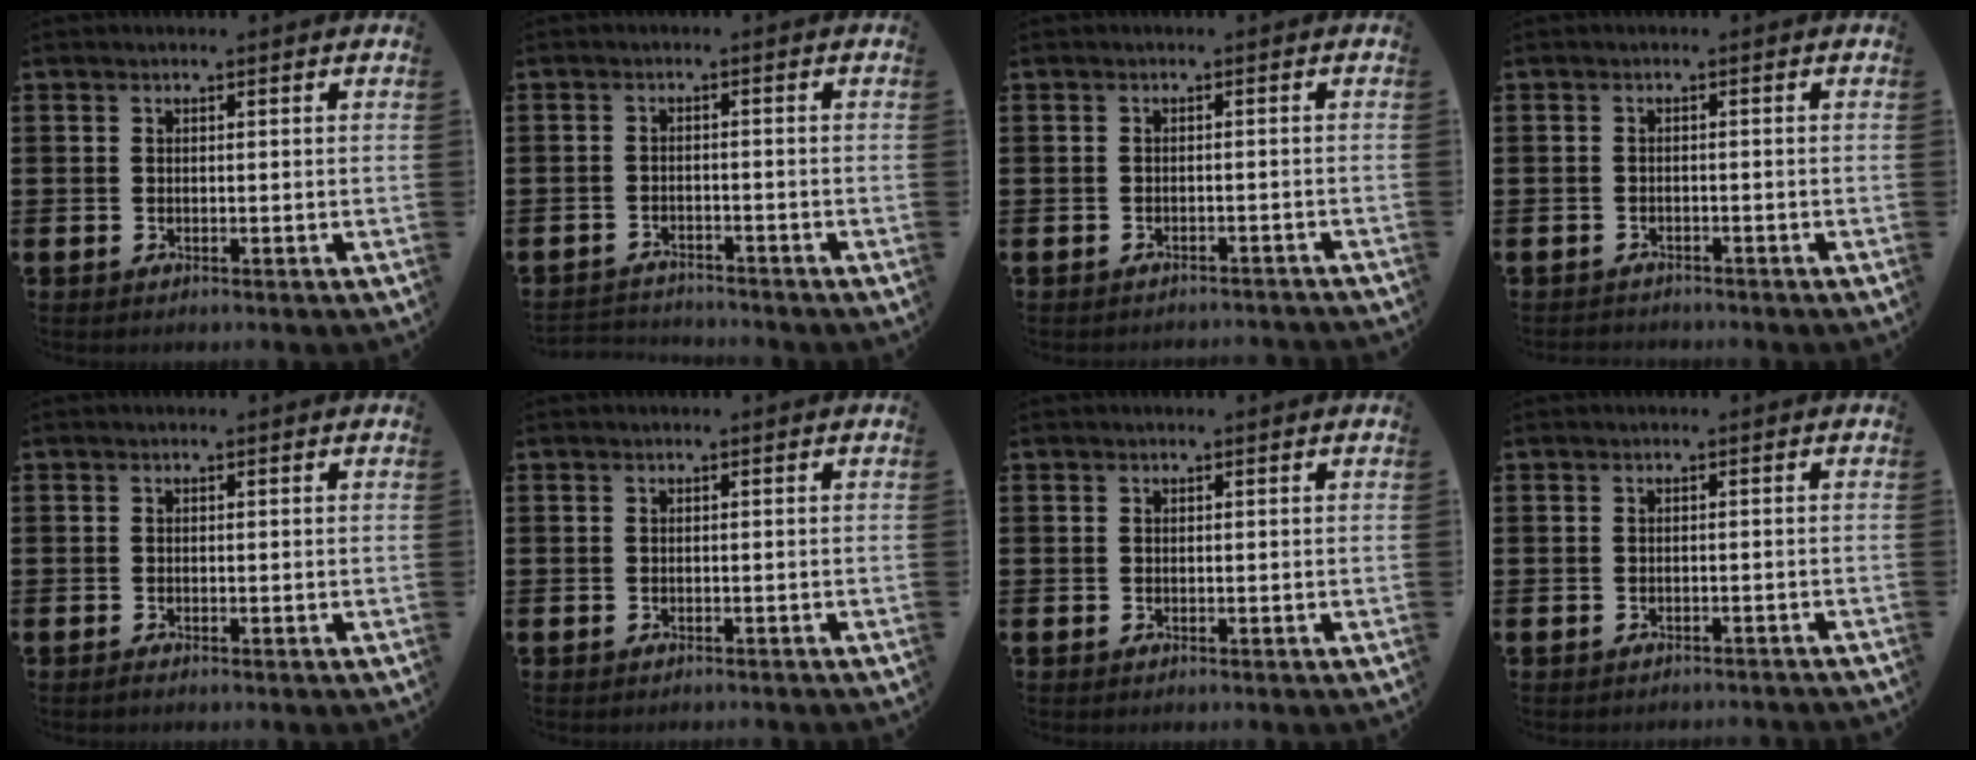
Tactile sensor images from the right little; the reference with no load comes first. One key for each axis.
{"total": 2.2, "fx": -2.2, "fy": 0.1, "fz": -0.3, "tx": -0.001, "ty": 0.001, "tz": -0.049}
{"total": 1.1, "fx": -1.1, "fy": -0.1, "fz": 0.0, "tx": -0.001, "ty": 0.003, "tz": -0.023}
{"total": 0.9, "fx": -0.9, "fy": 0.1, "fz": -0.1, "tx": -0.001, "ty": 0.002, "tz": -0.019}
{"total": 0.0}
{"total": 0.0}
{"total": 0.0}
{"total": 0.8, "fx": -0.8, "fy": -0.1, "fz": 0.0, "tx": -0.001, "ty": 0.000, "tz": -0.016}